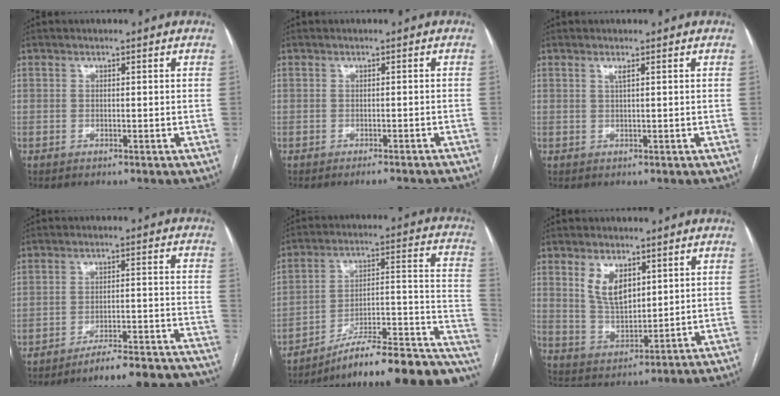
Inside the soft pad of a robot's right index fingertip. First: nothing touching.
{"total": 6.2, "force": [-5.7, 0.9, 2.2], "torque": [-0.014, -0.008, -0.068]}
{"total": 0.9, "force": [0.4, -0.2, 0.7], "torque": [-0.019, -0.001, 0.009]}
{"total": 19.4, "force": [-18.5, 1.1, 5.6], "torque": [-0.028, 0.017, -0.238]}
{"total": 25.9, "force": [-17.4, 5.7, 18.3], "torque": [-0.159, 0.033, -0.243]}
{"total": 7.2, "force": [3.2, 3.7, 5.2], "torque": [-0.103, 0.000, 0.072]}